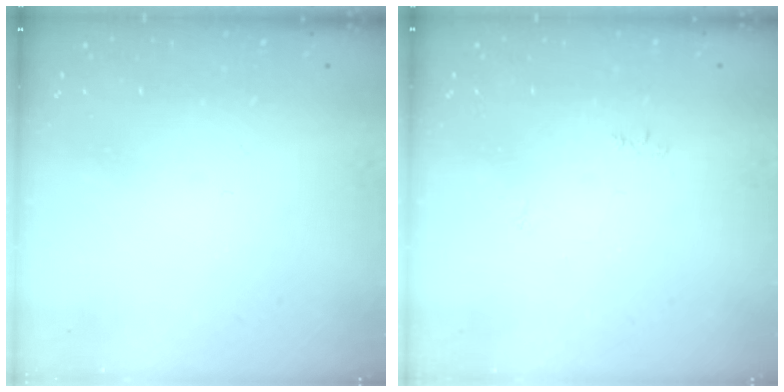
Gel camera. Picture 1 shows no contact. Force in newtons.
{"total": 4.0, "press": 4.0, "slide": 0.6}